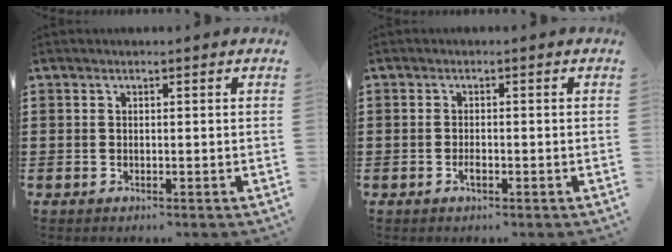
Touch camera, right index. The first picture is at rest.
{"total": 1.3, "force": [-0.7, 0.4, 1.1], "torque": [-0.021, -0.003, -0.012]}